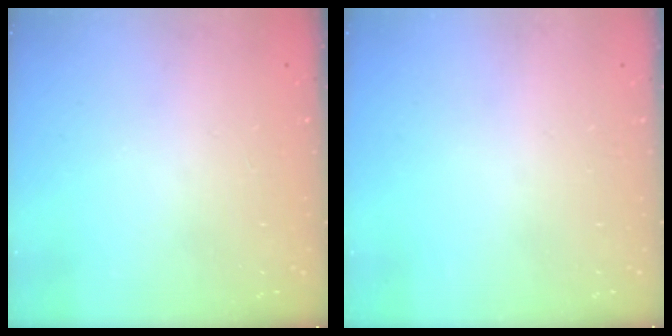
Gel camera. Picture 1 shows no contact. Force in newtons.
{"total": 0.0}